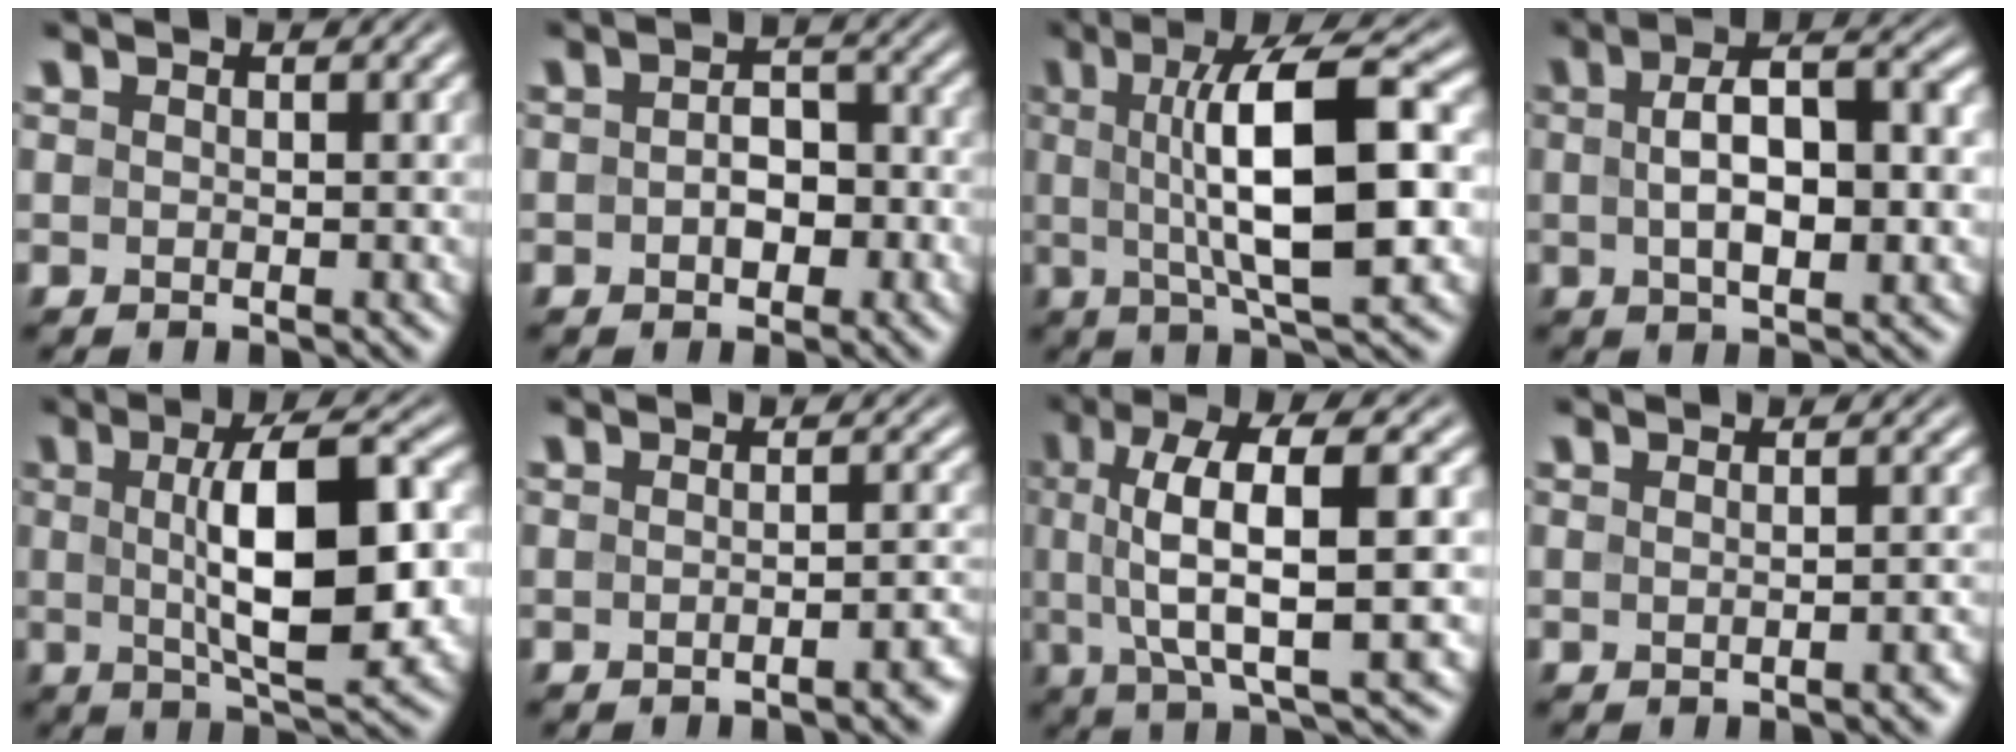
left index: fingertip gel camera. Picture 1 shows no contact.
{"total": 3.1, "force": [-0.6, 2.1, 2.2], "torque": [-0.033, 0.001, -0.015]}
{"total": 10.8, "force": [0.8, 3.1, 10.3], "torque": [-0.153, 0.011, 0.011]}
{"total": 9.1, "force": [0.7, 3.9, 8.2], "torque": [-0.123, 0.014, 0.005]}
{"total": 9.8, "force": [0.4, 3.1, 9.3], "torque": [-0.140, 0.005, 0.005]}
{"total": 3.1, "force": [-1.5, 1.0, 2.5], "torque": [-0.020, 0.005, -0.024]}
{"total": 10.0, "force": [1.4, 3.0, 9.4], "torque": [-0.151, 0.014, 0.021]}
{"total": 2.3, "force": [-0.3, 0.9, 2.1], "torque": [-0.008, 0.008, -0.005]}